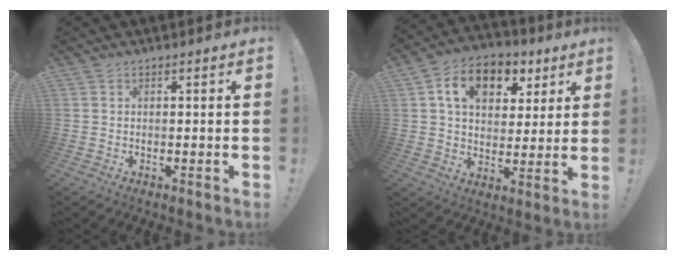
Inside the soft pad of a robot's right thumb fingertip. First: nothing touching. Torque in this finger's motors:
{"motor_torque": [1.01, 1.03, 0.15, 0.14, 0.19]}